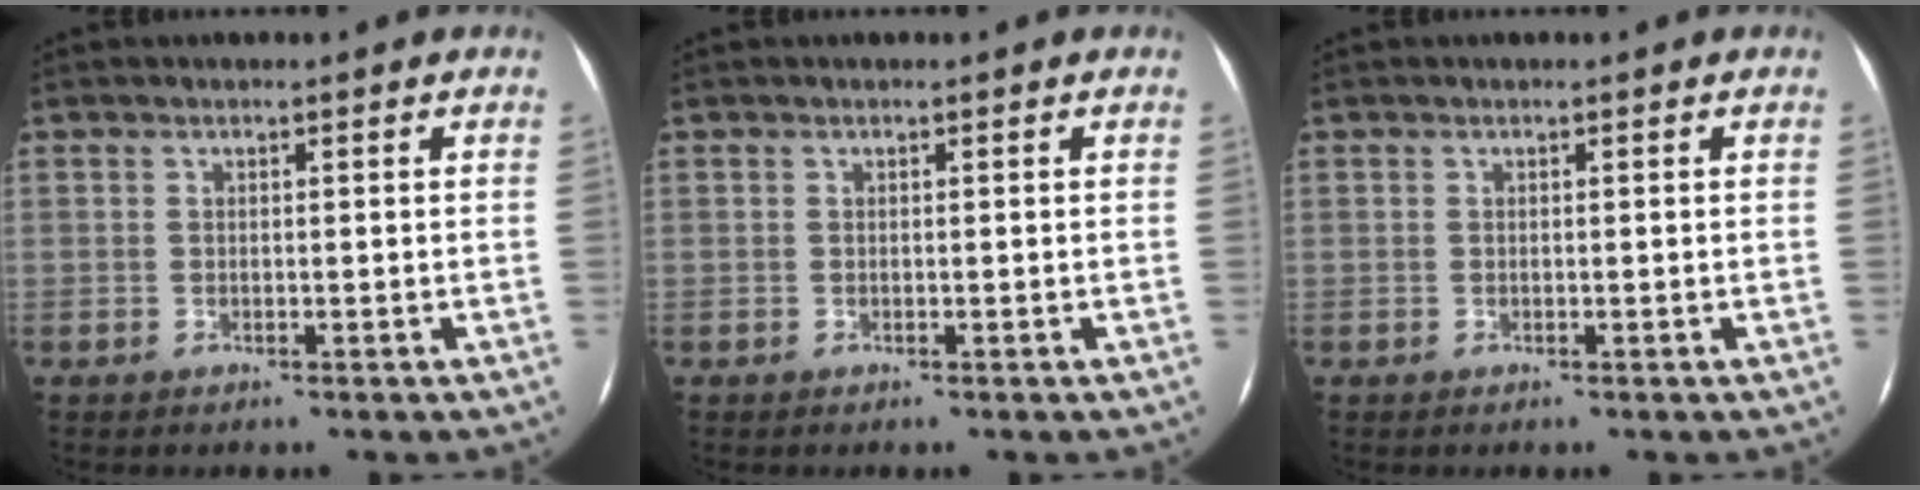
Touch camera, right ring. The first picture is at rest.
{"total": 0.0}
{"total": 0.0}